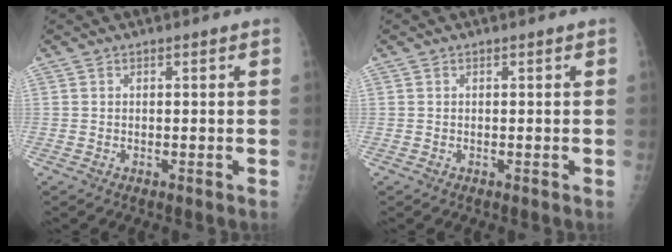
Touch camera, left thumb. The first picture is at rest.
{"total": 0.0}